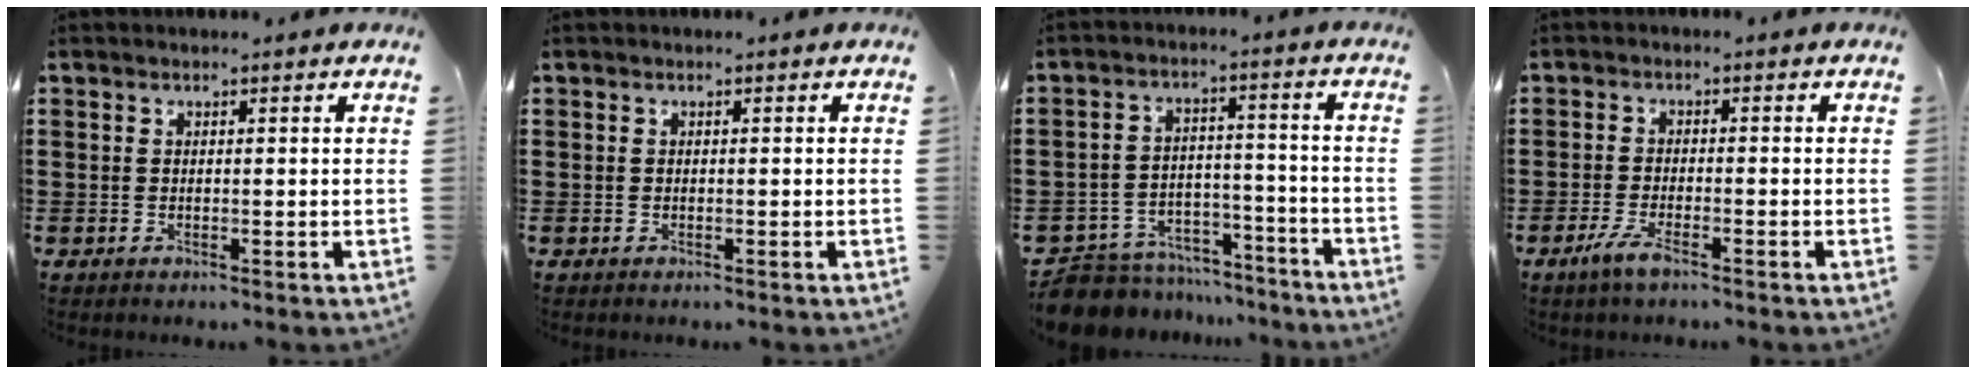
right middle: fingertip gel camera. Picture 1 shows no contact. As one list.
[{"total": 0.0}, {"total": 7.7, "force": [-7.5, 1.7, 0.5], "torque": [-0.013, 0.022, -0.151]}, {"total": 3.5, "force": [-2.2, 0.6, 2.7], "torque": [-0.064, -0.007, -0.046]}]